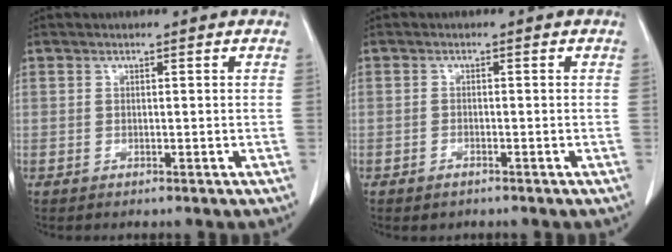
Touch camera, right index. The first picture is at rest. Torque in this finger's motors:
{"motor_torque": [0.14, -0.26, 0.00, 0.00]}